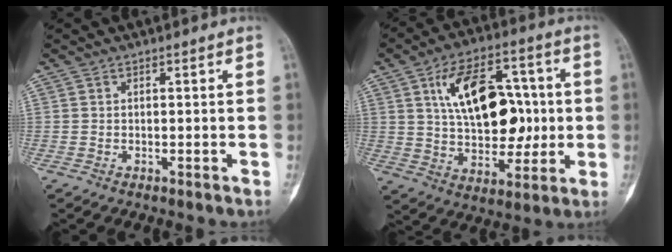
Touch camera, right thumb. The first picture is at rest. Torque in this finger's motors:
{"motor_torque": [-0.74, 2.35, 0.50, 0.33, 0.48]}